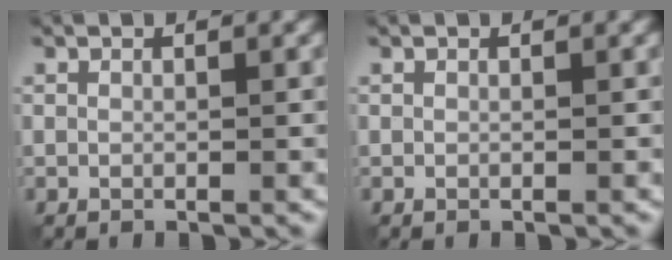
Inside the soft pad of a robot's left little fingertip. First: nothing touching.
{"total": 0.0}